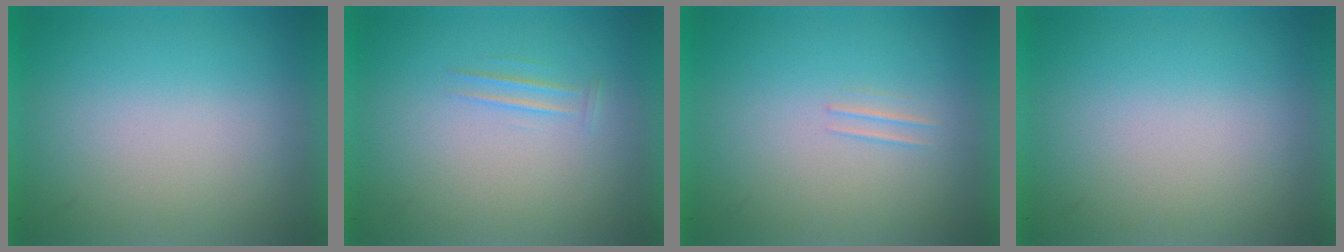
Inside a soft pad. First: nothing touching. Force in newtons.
{"total": 1.1}
{"total": 1.1}
{"total": 0.0}